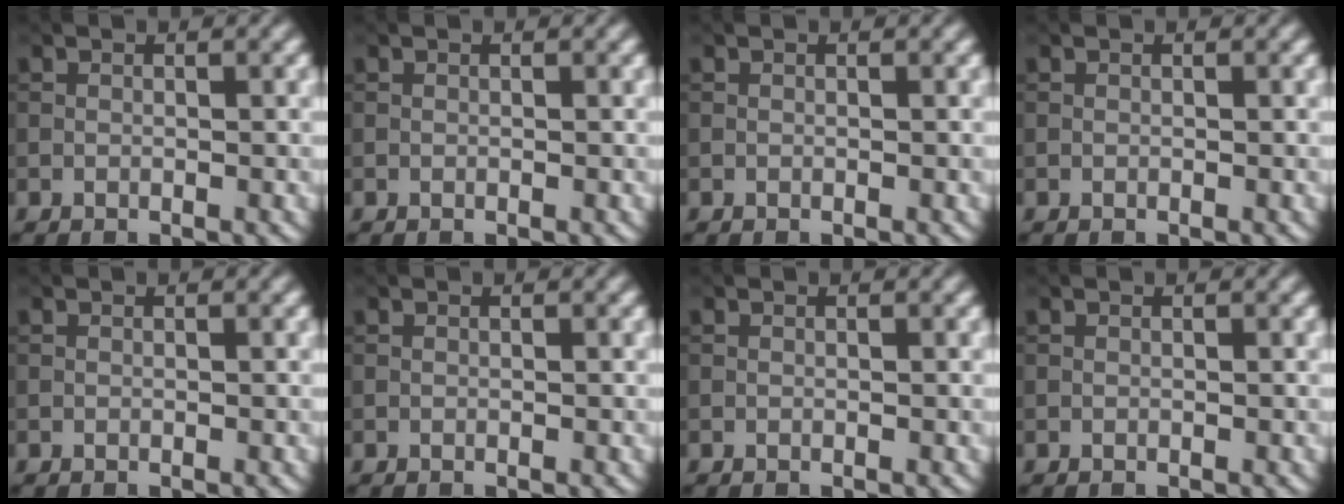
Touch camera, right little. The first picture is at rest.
{"total": 0.0}
{"total": 0.0}
{"total": 0.0}
{"total": 0.0}
{"total": 0.0}
{"total": 0.0}
{"total": 0.0}